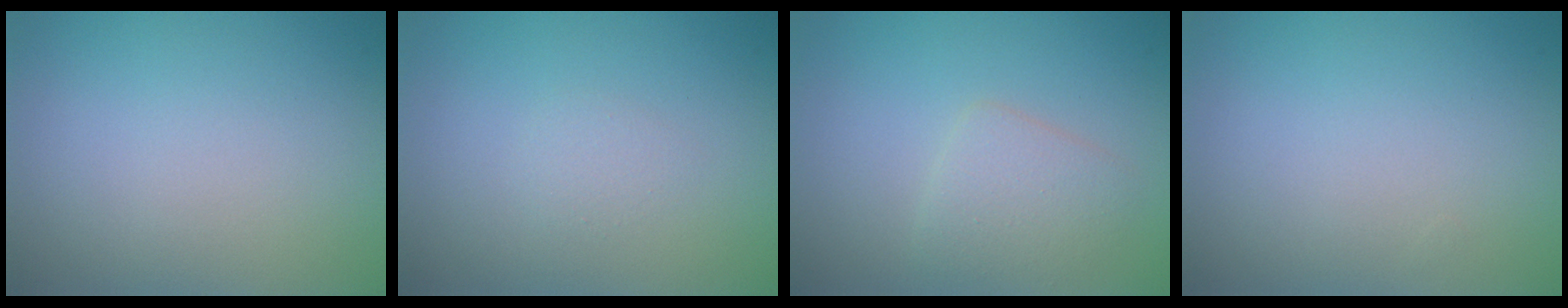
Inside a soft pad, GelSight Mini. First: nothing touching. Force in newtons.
{"total": 0.8, "press": 0.8, "slide": 0.1}
{"total": 2.2, "press": 2.2, "slide": 0.1}
{"total": 0.0}